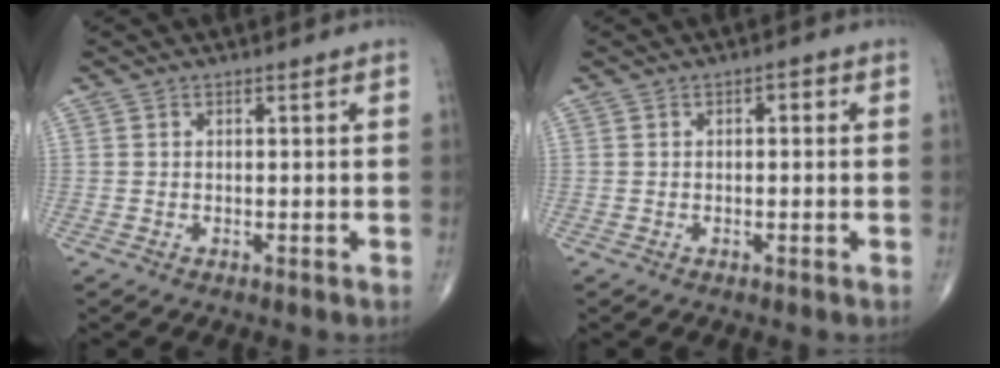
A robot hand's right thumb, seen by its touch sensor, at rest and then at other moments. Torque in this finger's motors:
{"motor_torque": [-0.23, 0.18, -0.15, -0.01, -0.01]}